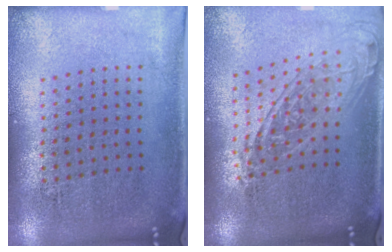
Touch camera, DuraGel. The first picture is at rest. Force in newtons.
{"total": 1.8, "press": 1.4, "slide": 1.0}